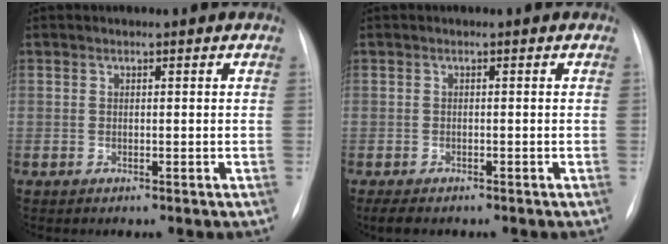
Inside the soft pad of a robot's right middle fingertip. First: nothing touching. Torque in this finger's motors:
{"motor_torque": [0.40, -0.34, 0.00, 0.00]}